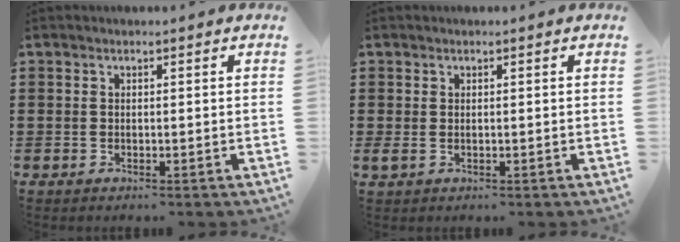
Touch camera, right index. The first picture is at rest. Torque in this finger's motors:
{"motor_torque": [1.07, 1.06, 0.04, 0.04]}